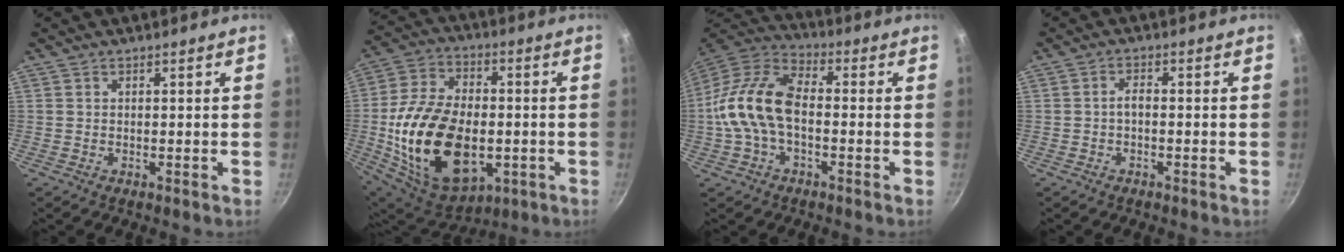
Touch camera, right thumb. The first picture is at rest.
{"total": 24.8, "force": [-3.8, 15.2, 19.2], "torque": [-0.349, 0.014, -0.049]}
{"total": 14.5, "force": [-1.7, 8.4, 11.7], "torque": [-0.212, 0.042, -0.049]}
{"total": 1.9, "force": [-0.7, 0.8, 1.6], "torque": [-0.027, 0.014, -0.015]}